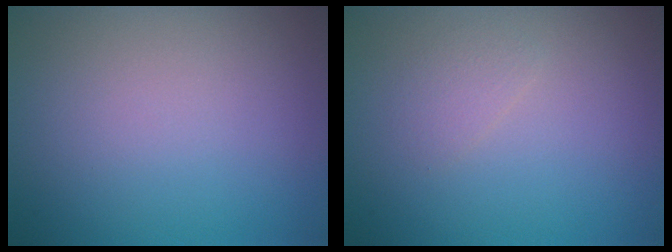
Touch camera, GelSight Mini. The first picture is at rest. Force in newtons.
{"total": 0.9, "press": 0.9, "slide": 0.0}